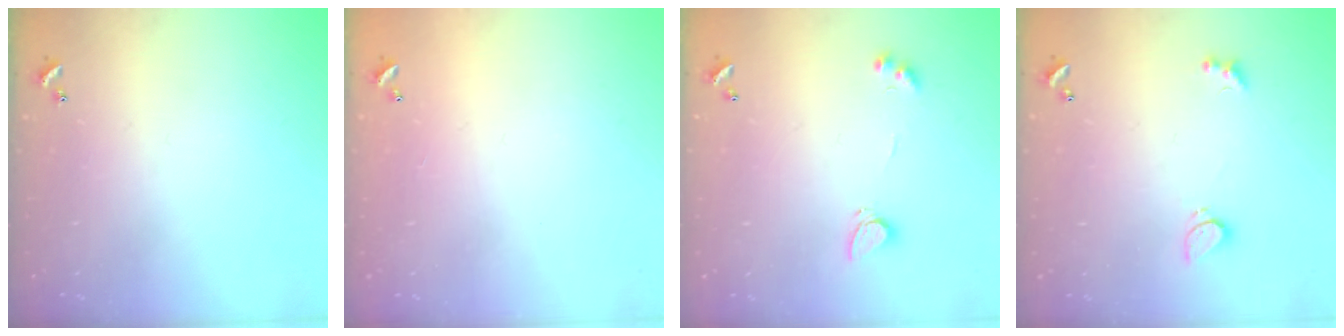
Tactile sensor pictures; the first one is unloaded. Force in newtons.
{"total": 2.8, "press": 2.8, "slide": 0.1}
{"total": 3.1, "press": 3.1, "slide": 0.6}
{"total": 2.2, "press": 2.1, "slide": 0.6}